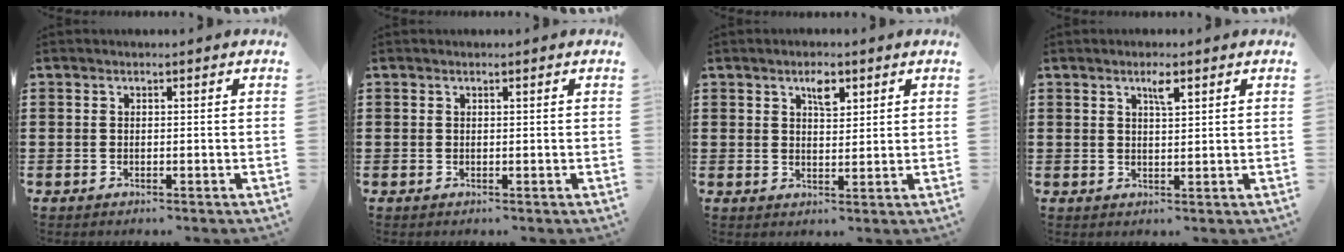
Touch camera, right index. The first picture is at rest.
{"total": 0.0}
{"total": 3.6, "force": [2.1, 1.5, 2.5], "torque": [-0.038, 0.001, 0.033]}
{"total": 2.6, "force": [1.5, 0.6, 2.1], "torque": [-0.029, -0.003, 0.021]}